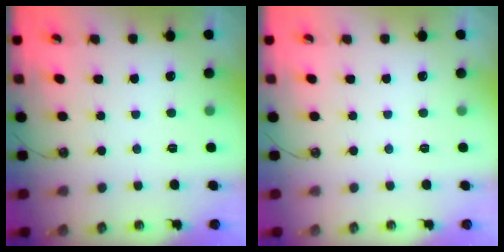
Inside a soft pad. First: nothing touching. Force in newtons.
{"total": 0.0}